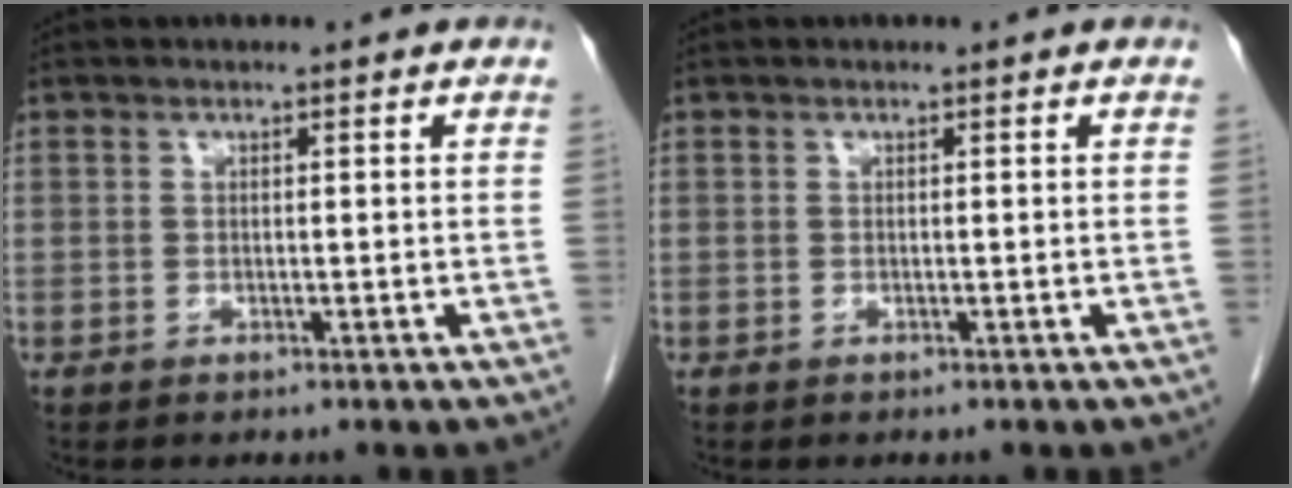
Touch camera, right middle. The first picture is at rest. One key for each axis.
{"total": 0.0}